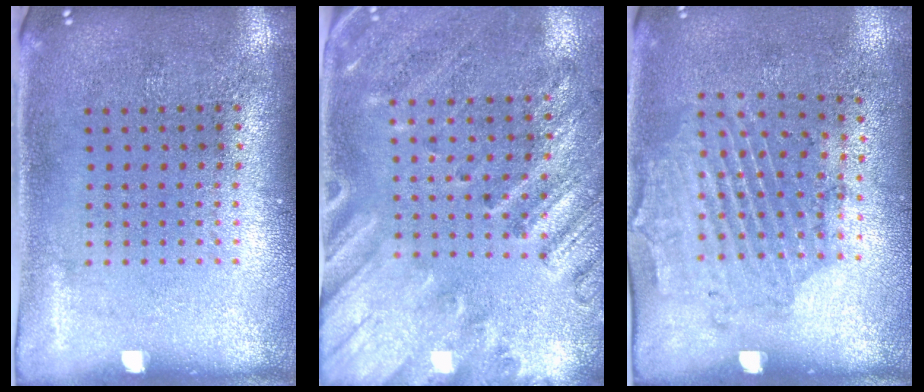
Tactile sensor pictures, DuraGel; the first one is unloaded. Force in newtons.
{"total": 2.4, "press": 2.0, "slide": 1.5}
{"total": 1.8, "press": 1.2, "slide": 1.3}